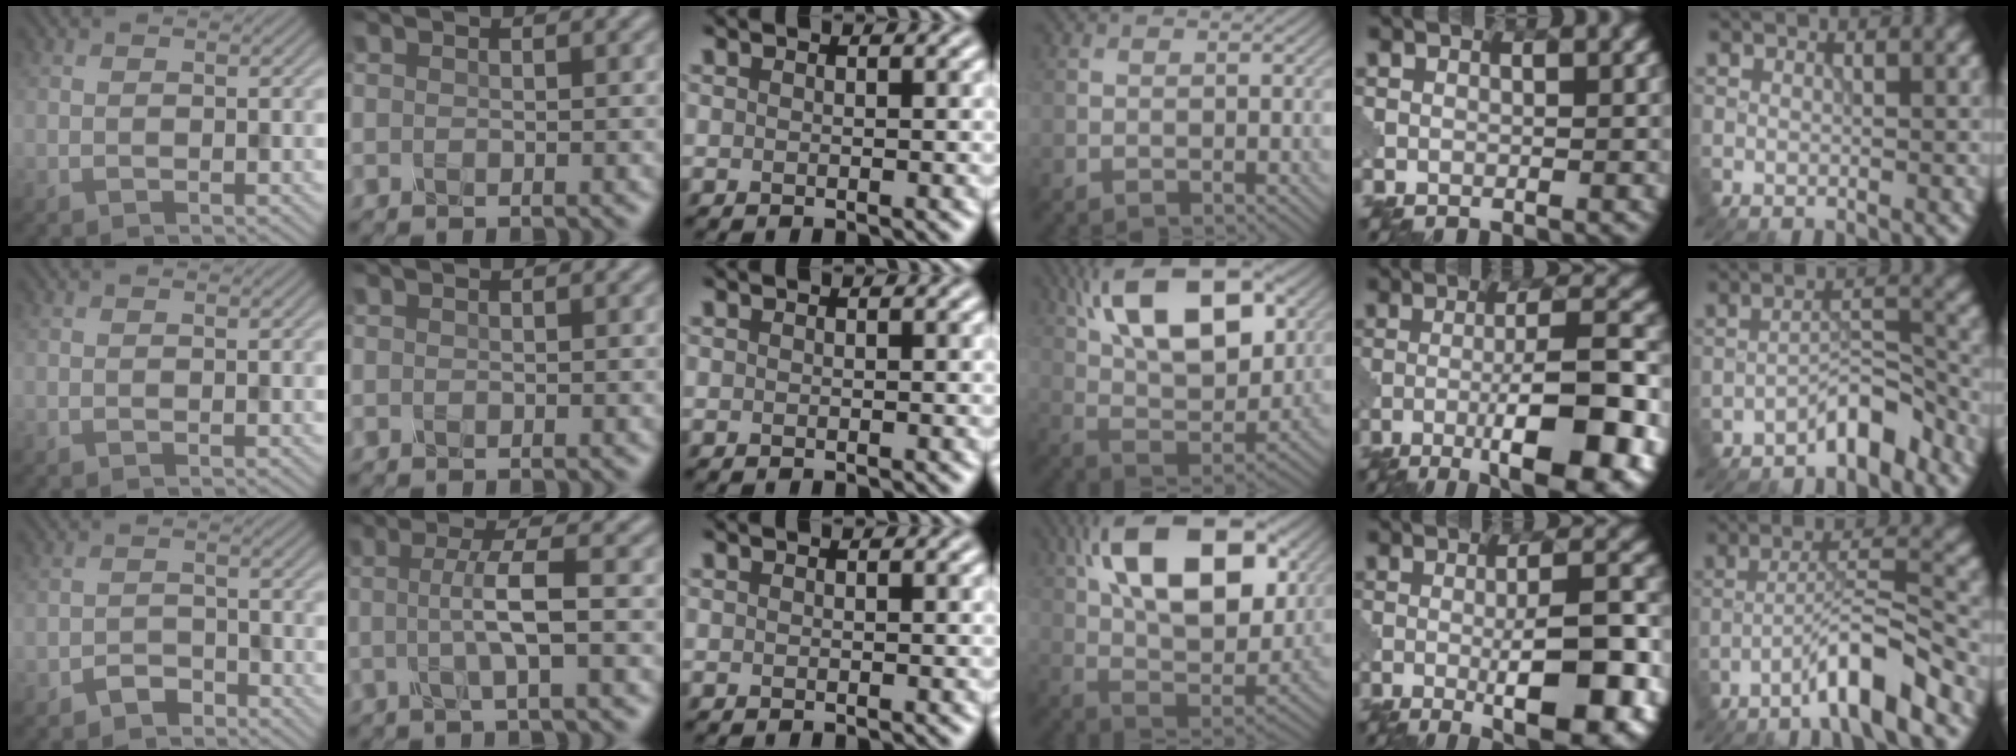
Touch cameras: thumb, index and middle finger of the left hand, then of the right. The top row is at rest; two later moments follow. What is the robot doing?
{"motion": "disassemble", "object": "glue stick"}